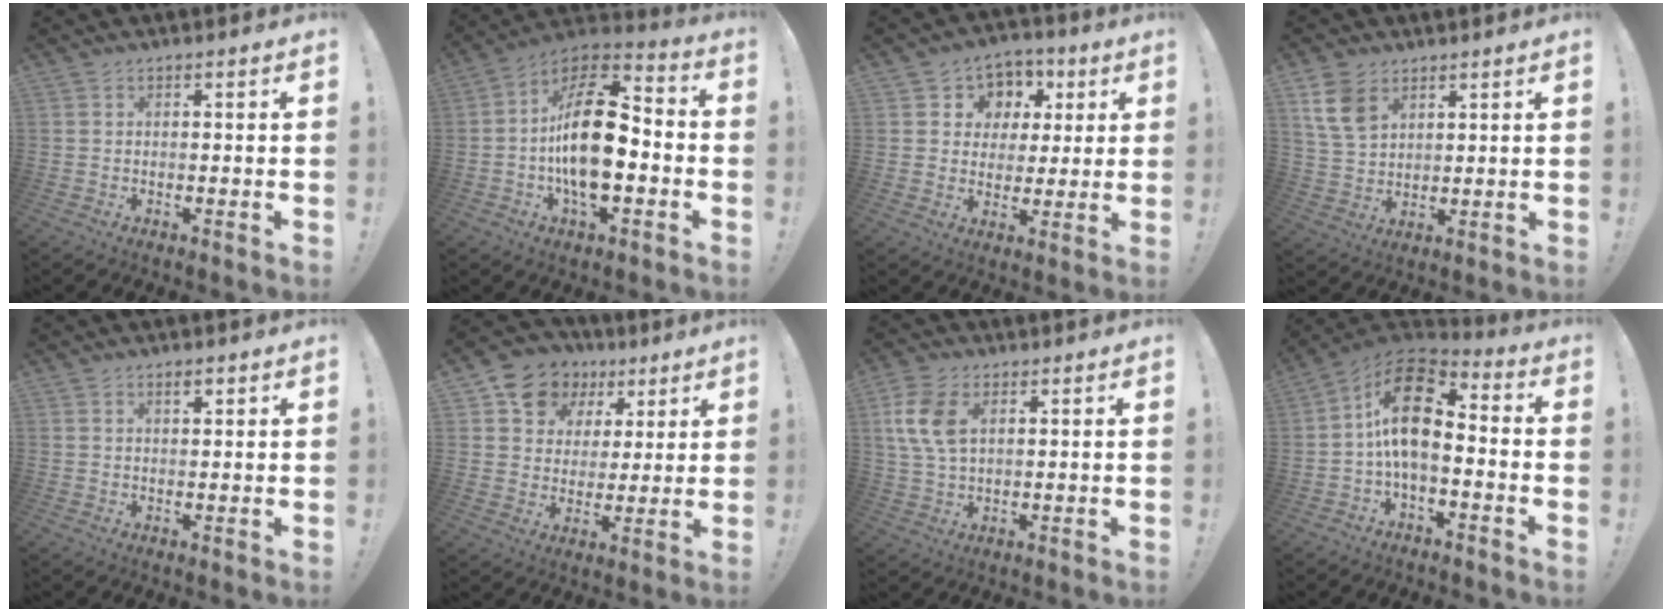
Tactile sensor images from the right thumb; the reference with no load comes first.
{"total": 20.8, "force": [-2.5, 10.4, 17.8], "torque": [-0.310, 0.013, -0.042]}
{"total": 8.3, "force": [1.9, 7.8, 2.0], "torque": [-0.021, -0.015, 0.041]}
{"total": 9.7, "force": [5.2, 6.4, 5.0], "torque": [-0.094, -0.016, 0.104]}
{"total": 1.9, "force": [1.3, 0.7, 1.3], "torque": [-0.012, -0.006, 0.019]}
{"total": 12.6, "force": [6.2, 10.1, 4.5], "torque": [-0.057, -0.037, 0.117]}
{"total": 10.5, "force": [3.5, 6.4, 7.6], "torque": [-0.147, -0.001, 0.066]}
{"total": 16.0, "force": [1.6, 9.1, 13.1], "torque": [-0.247, 0.000, 0.029]}